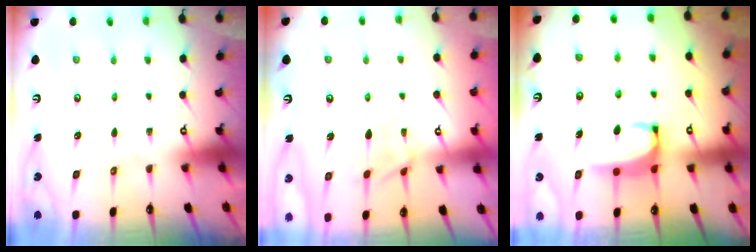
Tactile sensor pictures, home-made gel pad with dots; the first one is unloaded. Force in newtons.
{"total": 1.3, "press": 0.9, "slide": 0.9}
{"total": 2.0, "press": 2.0, "slide": 0.3}